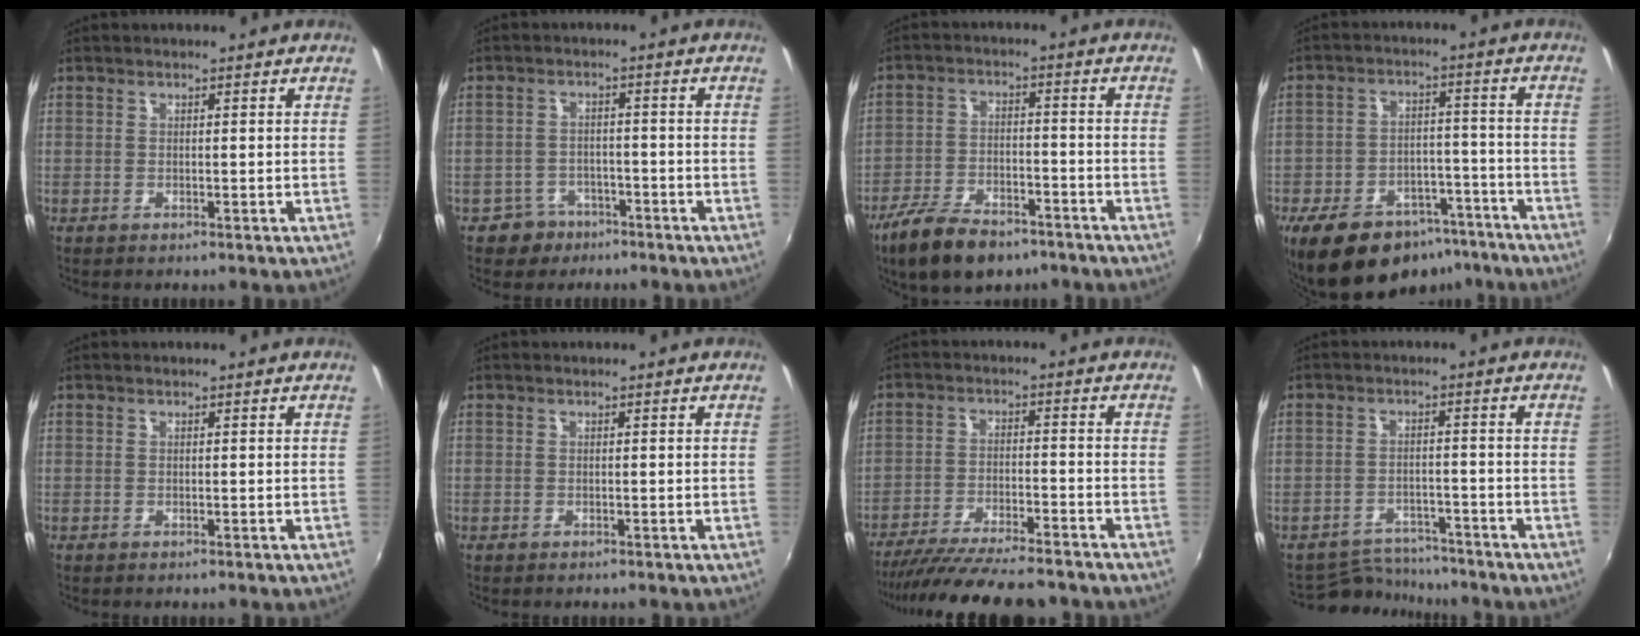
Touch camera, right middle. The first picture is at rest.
{"total": 4.9, "force": [-3.3, 3.6, 0.4], "torque": [-0.023, 0.012, -0.049]}
{"total": 13.3, "force": [-9.5, 5.8, 7.2], "torque": [-0.163, -0.019, -0.163]}
{"total": 18.1, "force": [-13.0, 9.3, 8.4], "torque": [-0.174, 0.005, -0.179]}
{"total": 0.0}
{"total": 0.0}
{"total": 16.8, "force": [-14.8, 2.5, 7.7], "torque": [-0.153, -0.034, -0.228]}
{"total": 6.8, "force": [-6.6, 1.8, -0.3], "torque": [-0.013, 0.006, -0.107]}